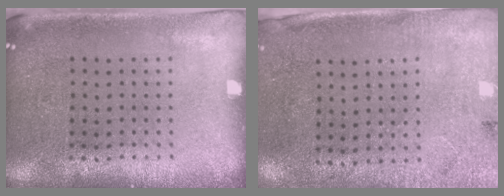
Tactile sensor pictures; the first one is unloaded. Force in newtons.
{"total": 2.7, "press": 2.2, "slide": 1.5}